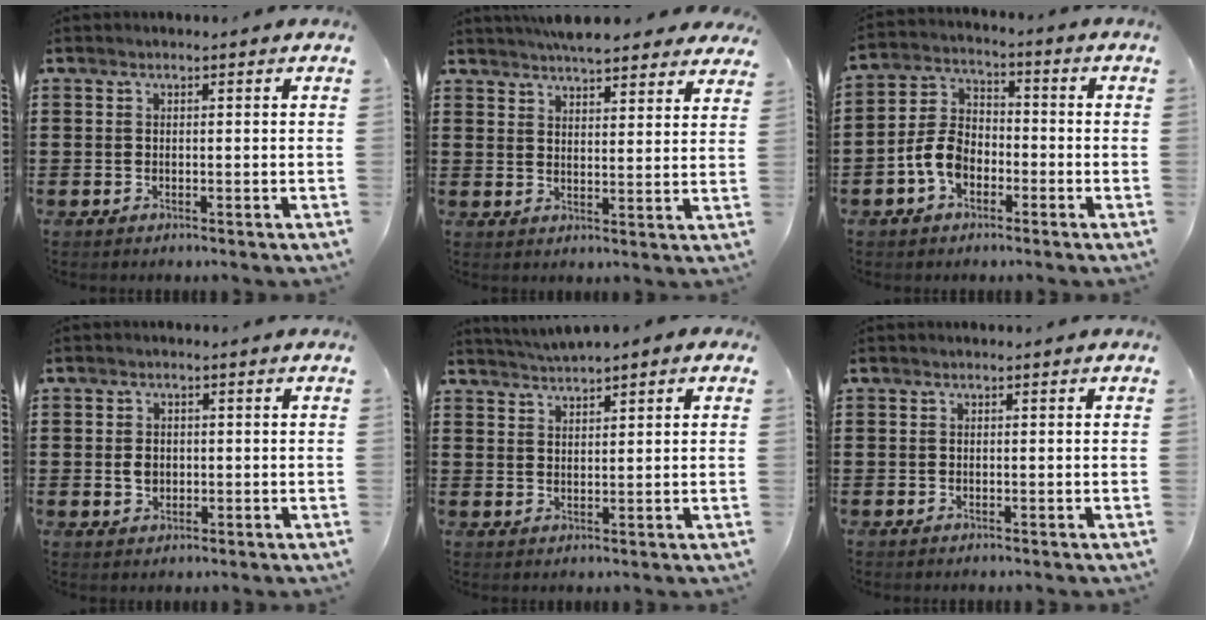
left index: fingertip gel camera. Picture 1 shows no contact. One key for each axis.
{"total": 5.7, "fx": 5.4, "fy": 0.9, "fz": 1.5, "tx": -0.036, "ty": -0.017, "tz": 0.100}
{"total": 7.0, "fx": -2.9, "fy": 4.6, "fz": 4.3, "tx": -0.111, "ty": 0.010, "tz": -0.063}
{"total": 2.4, "fx": 0.1, "fy": 1.8, "fz": 1.6, "tx": -0.035, "ty": 0.006, "tz": 0.000}
{"total": 2.2, "fx": 2.2, "fy": 0.0, "fz": 0.3, "tx": -0.012, "ty": -0.002, "tz": 0.040}
{"total": 0.0}